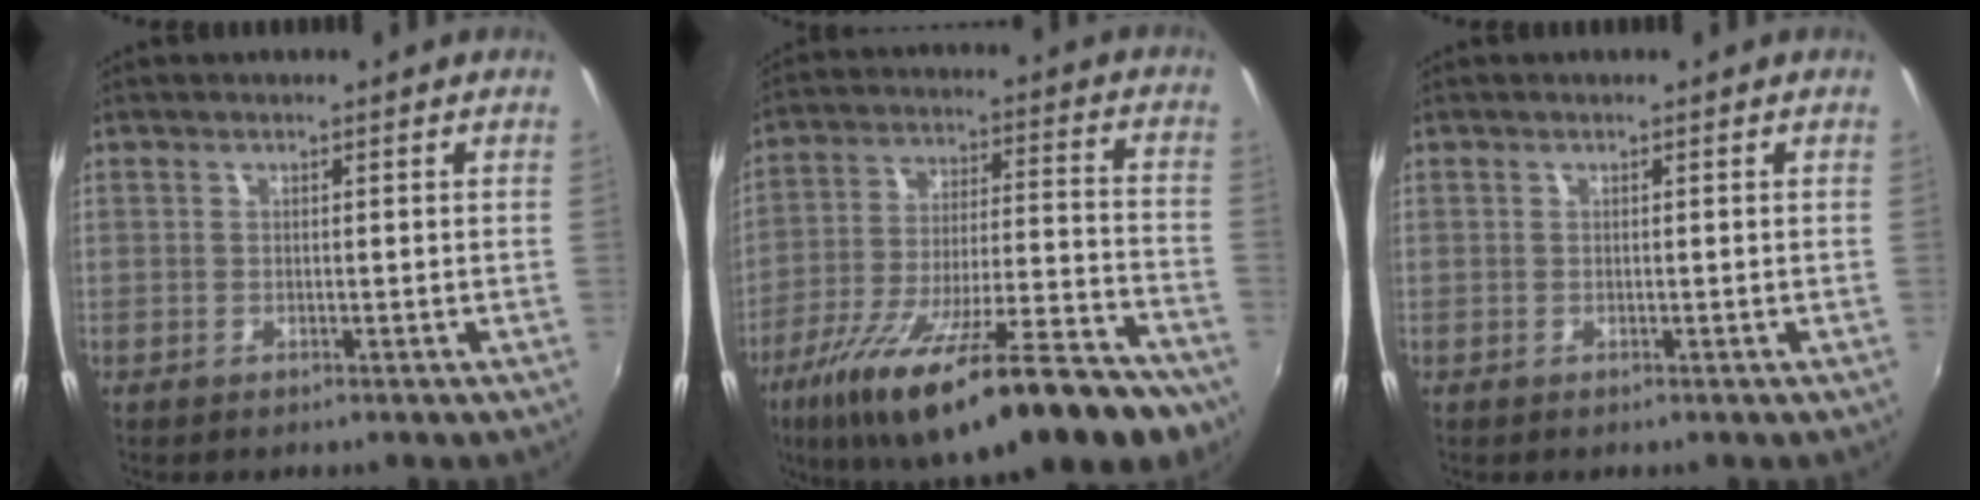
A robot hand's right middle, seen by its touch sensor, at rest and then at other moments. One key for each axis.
{"total": 27.8, "fx": -19.2, "fy": 6.1, "fz": 19.2, "tx": -0.320, "ty": -0.065, "tz": -0.286}
{"total": 0.0}